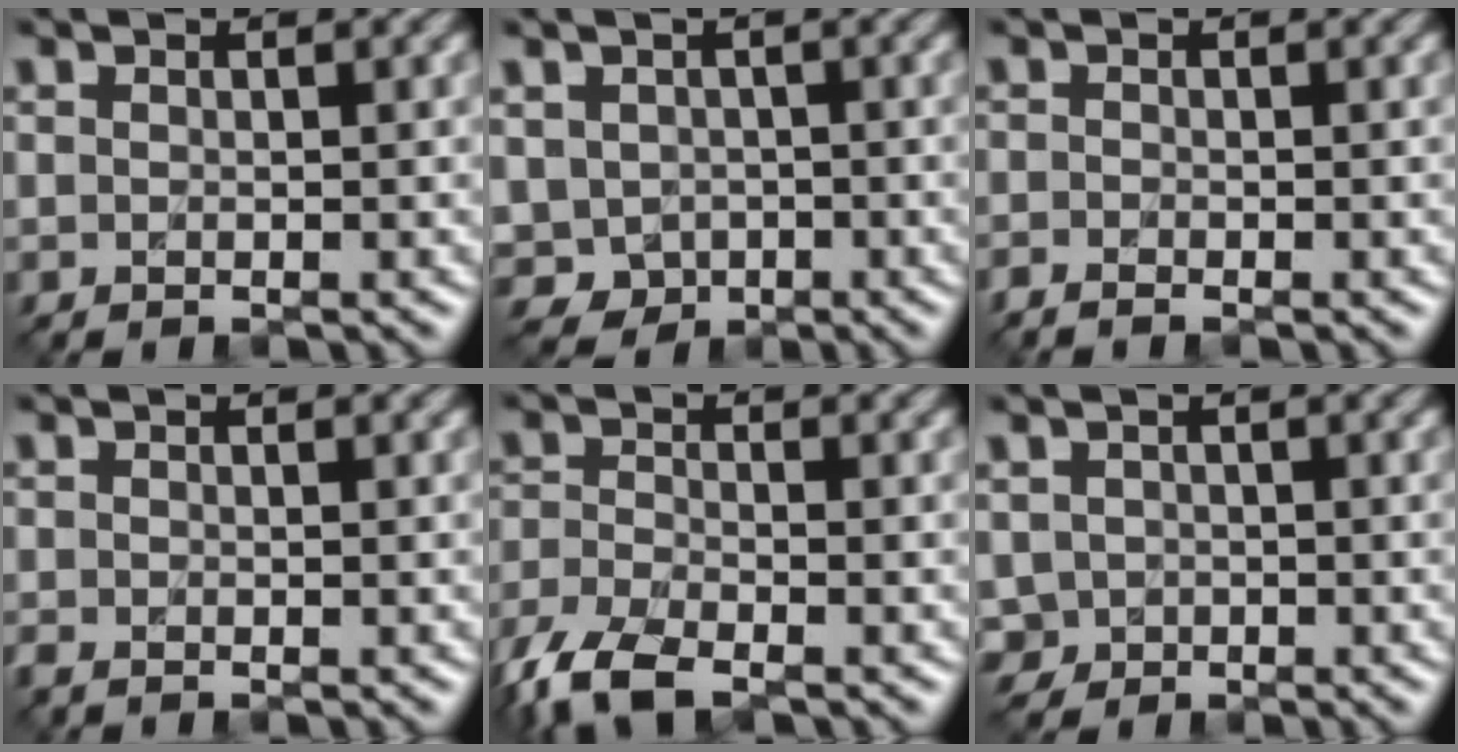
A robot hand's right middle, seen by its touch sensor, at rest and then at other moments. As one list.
[{"total": 2.1, "force": [-0.4, 2.1, 0.2], "torque": [-0.010, 0.001, -0.007]}, {"total": 1.2, "force": [-1.1, 0.0, 0.3], "torque": [-0.011, -0.005, -0.029]}, {"total": 0.7, "force": [-0.7, -0.1, 0.1], "torque": [-0.008, -0.005, -0.019]}, {"total": 5.7, "force": [-4.3, 1.9, 3.2], "torque": [-0.079, -0.010, -0.094]}, {"total": 1.0, "force": [0.0, 1.0, -0.4], "torque": [0.007, 0.003, -0.002]}]